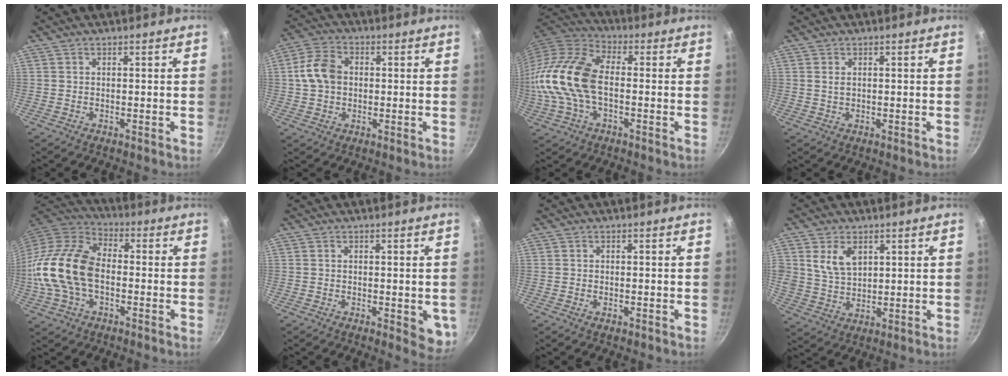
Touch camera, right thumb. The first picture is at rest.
{"total": 8.5, "force": [0.5, 6.5, 5.5], "torque": [-0.089, 0.015, 0.000]}
{"total": 16.4, "force": [-1.2, 9.6, 13.2], "torque": [-0.252, 0.032, -0.036]}
{"total": 1.5, "force": [0.4, 1.0, 1.1], "torque": [-0.019, 0.000, 0.006]}
{"total": 18.5, "force": [-1.9, 11.8, 14.1], "torque": [-0.260, 0.034, -0.049]}
{"total": 4.7, "force": [-0.6, 2.2, 4.1], "torque": [-0.039, -0.008, -0.005]}
{"total": 0.8, "force": [-0.2, 0.5, 0.6], "torque": [-0.010, 0.000, -0.004]}
{"total": 7.4, "force": [3.0, 5.1, 4.5], "torque": [-0.069, -0.019, 0.062]}